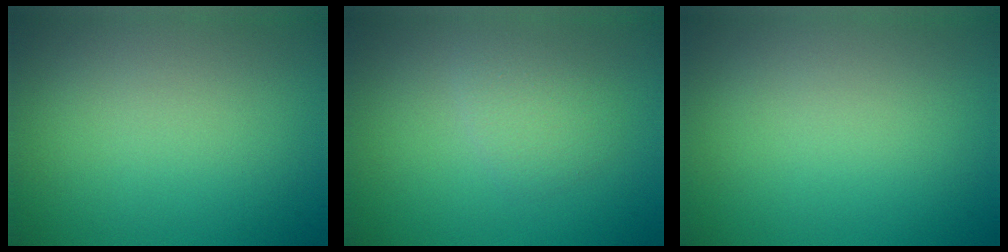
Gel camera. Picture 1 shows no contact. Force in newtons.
{"total": 1.9, "press": 1.9, "slide": 0.1}
{"total": 0.0}